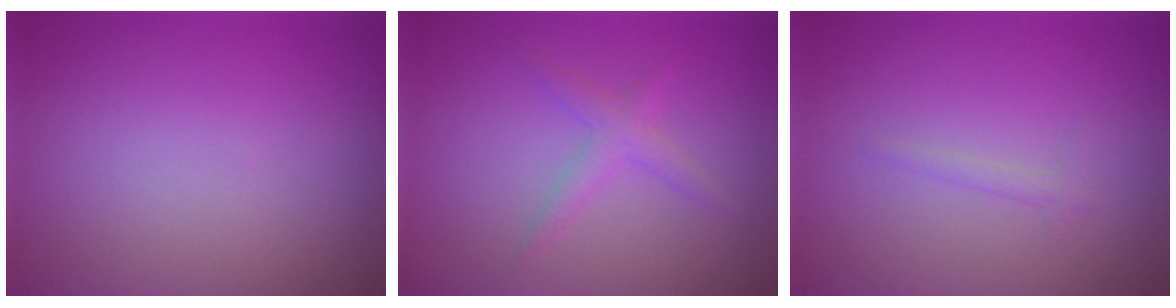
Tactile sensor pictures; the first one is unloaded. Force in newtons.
{"total": 1.0, "press": 1.0, "slide": 0.1}
{"total": 1.0, "press": 1.0, "slide": 0.1}